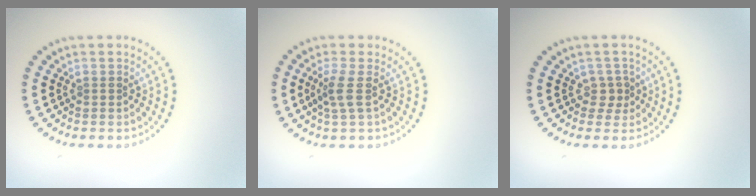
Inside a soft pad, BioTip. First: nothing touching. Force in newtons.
{"total": 1.9, "press": 1.4, "slide": 1.3}
{"total": 1.4, "press": 1.0, "slide": 0.9}